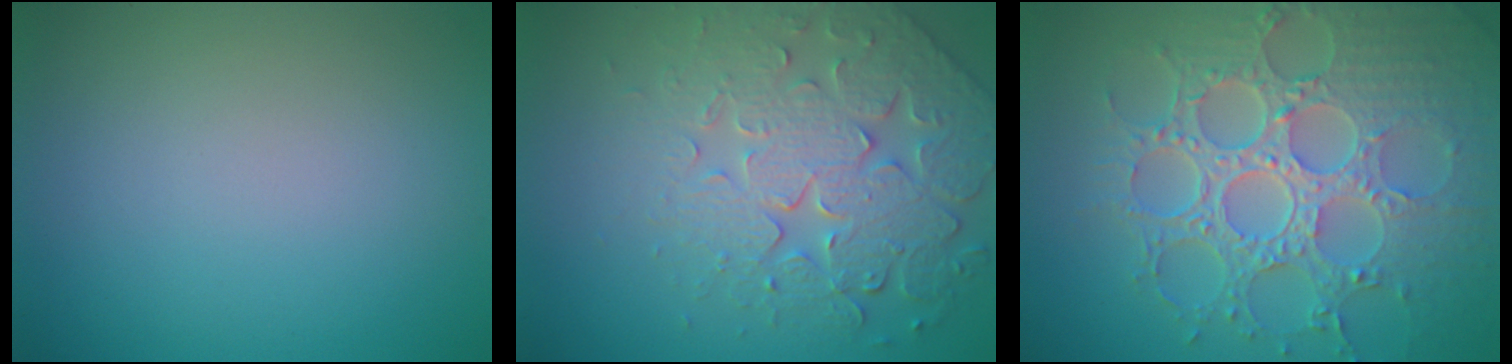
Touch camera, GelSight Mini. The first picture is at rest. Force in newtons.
{"total": 6.4, "press": 5.5, "slide": 3.4}
{"total": 8.9, "press": 6.5, "slide": 6.1}